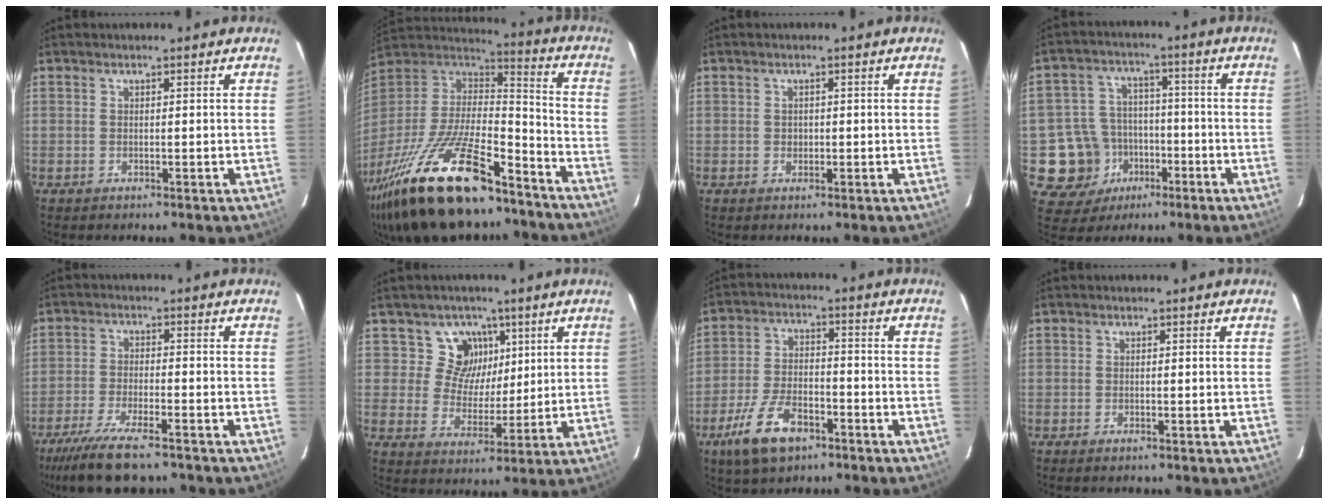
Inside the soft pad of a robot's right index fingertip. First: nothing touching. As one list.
[{"total": 32.0, "force": [-21.9, 11.4, 20.4], "torque": [-0.411, -0.036, -0.355]}, {"total": 1.1, "force": [-0.1, 1.1, 0.2], "torque": [-0.001, 0.002, 0.000]}, {"total": 11.7, "force": [-4.6, 10.5, 2.2], "torque": [-0.076, 0.029, -0.058]}, {"total": 12.9, "force": [-10.1, 2.9, 7.5], "torque": [-0.174, -0.038, -0.177]}, {"total": 8.5, "force": [3.9, 7.4, 1.7], "torque": [-0.021, -0.013, 0.062]}, {"total": 11.5, "force": [-6.9, 5.4, 7.4], "torque": [-0.171, -0.007, -0.125]}, {"total": 0.7, "force": [-0.6, 0.1, 0.4], "torque": [-0.008, -0.001, -0.011]}]